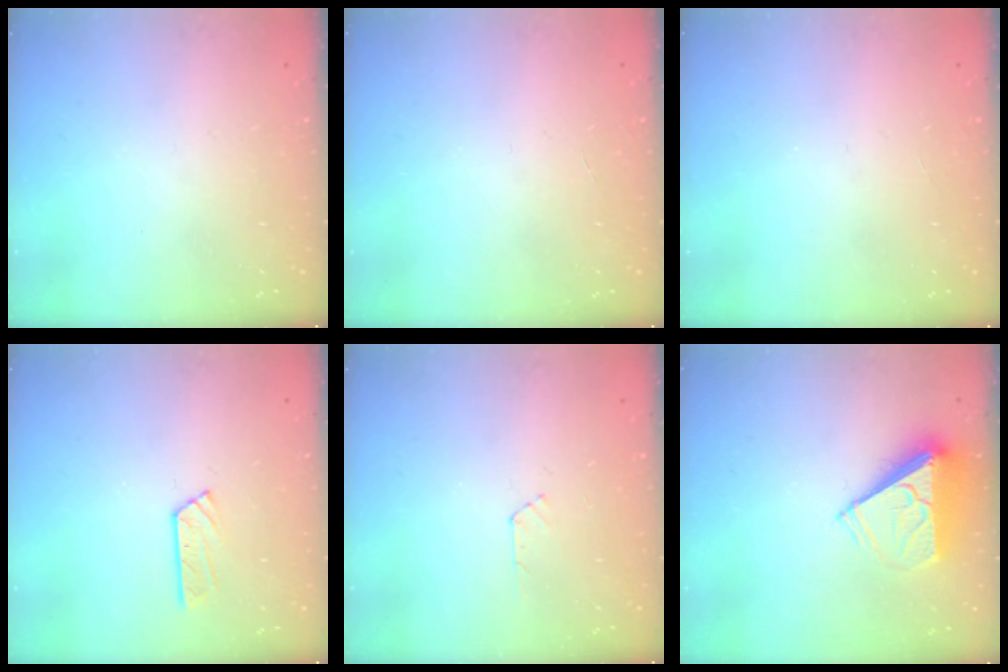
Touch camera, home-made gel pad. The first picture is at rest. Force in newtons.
{"total": 0.0}
{"total": 0.0}
{"total": 3.6, "press": 3.6, "slide": 0.4}
{"total": 3.3, "press": 3.2, "slide": 0.3}
{"total": 7.6, "press": 7.5, "slide": 1.2}